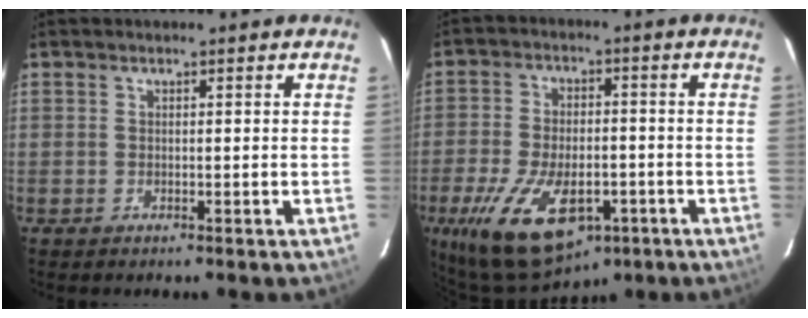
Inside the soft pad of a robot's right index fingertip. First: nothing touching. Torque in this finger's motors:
{"motor_torque": [2.14, 0.00, 0.77, 0.21]}